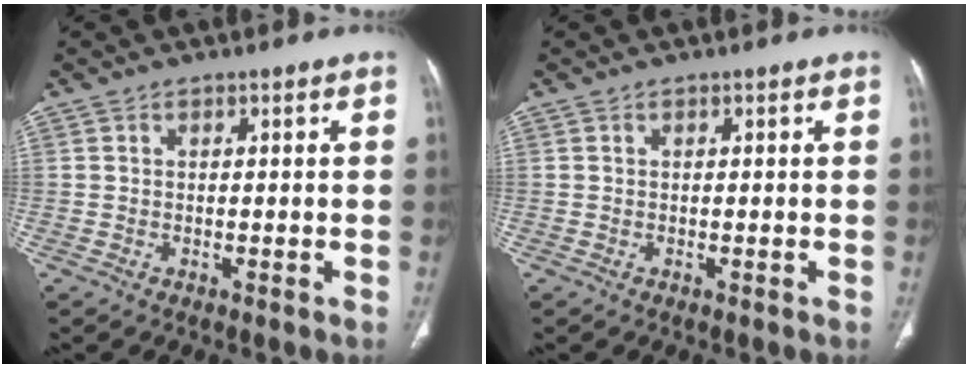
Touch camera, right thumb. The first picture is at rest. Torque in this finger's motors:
{"motor_torque": [0.00, 0.00, -0.10, 0.10, 0.00]}